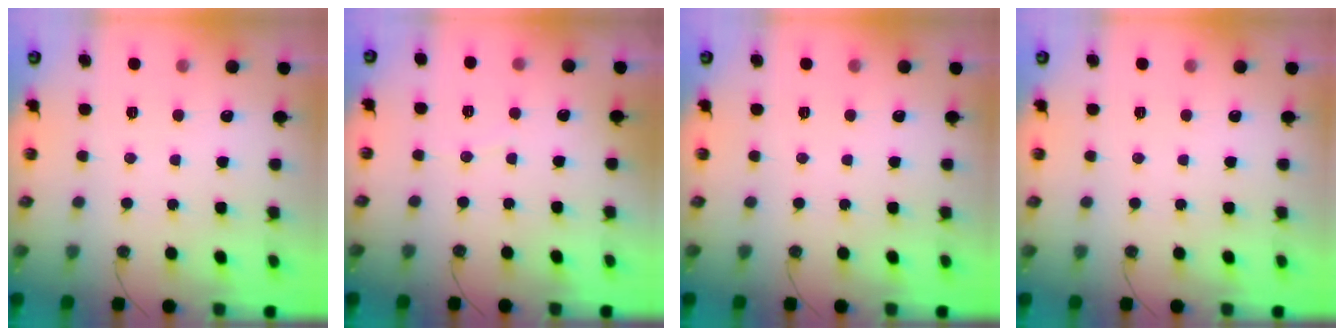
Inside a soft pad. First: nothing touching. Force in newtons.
{"total": 2.0, "press": 1.8, "slide": 0.9}
{"total": 0.0}
{"total": 0.0}